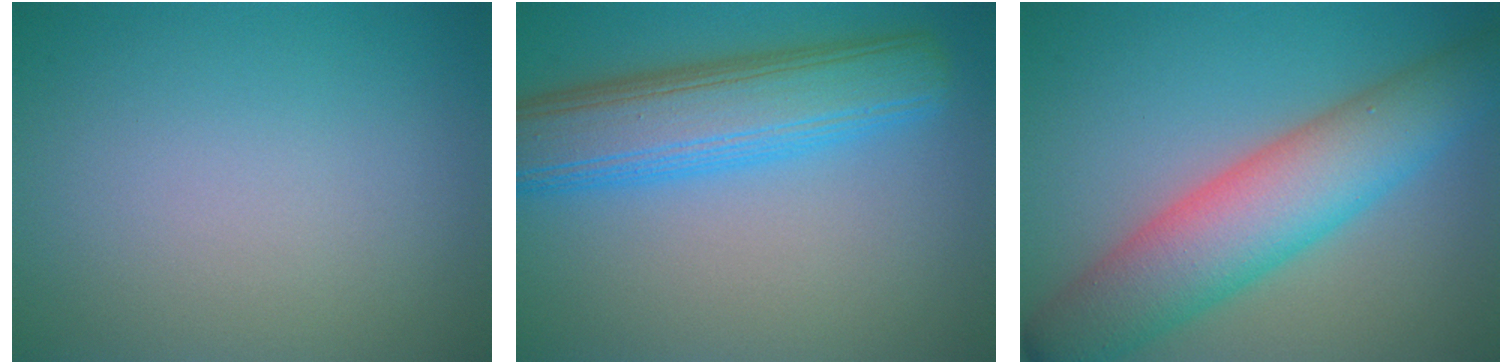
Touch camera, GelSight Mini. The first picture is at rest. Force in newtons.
{"total": 8.0, "press": 8.0, "slide": 0.2}
{"total": 8.4, "press": 8.4, "slide": 0.4}